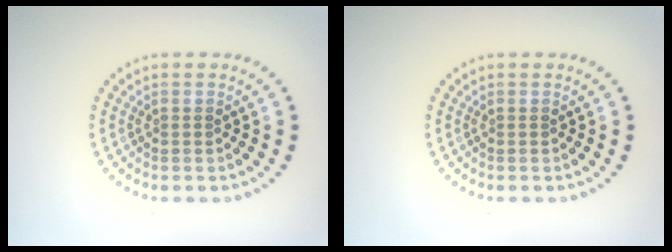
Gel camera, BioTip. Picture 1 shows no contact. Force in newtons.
{"total": 0.0}